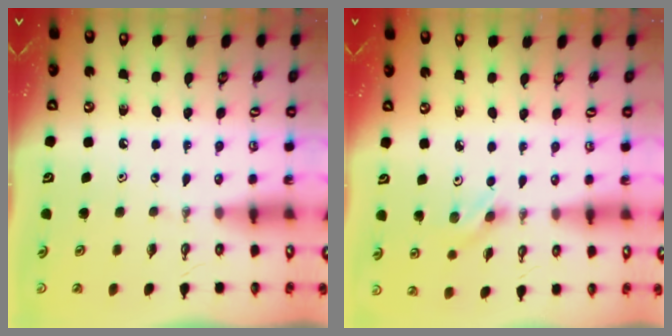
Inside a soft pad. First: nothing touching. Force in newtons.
{"total": 2.8, "press": 2.4, "slide": 1.4}